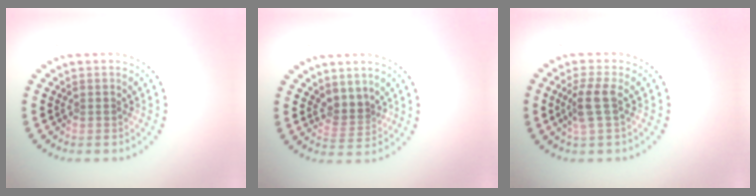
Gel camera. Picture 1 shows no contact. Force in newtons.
{"total": 2.0, "press": 1.3, "slide": 1.5}
{"total": 2.5, "press": 2.0, "slide": 1.5}